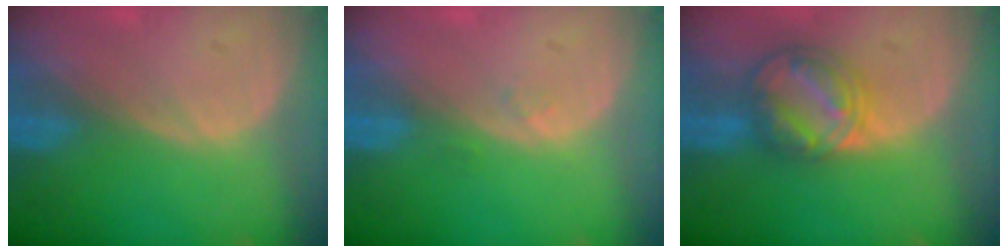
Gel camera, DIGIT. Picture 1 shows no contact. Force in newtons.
{"total": 0.7, "press": 0.7, "slide": 0.1}
{"total": 8.1, "press": 7.0, "slide": 4.1}